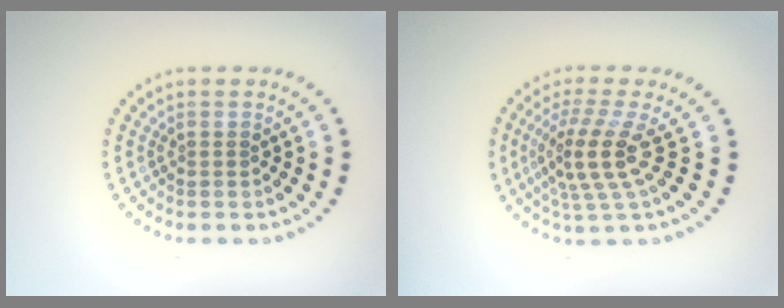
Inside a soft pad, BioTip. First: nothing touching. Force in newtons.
{"total": 4.1, "press": 3.0, "slide": 2.8}